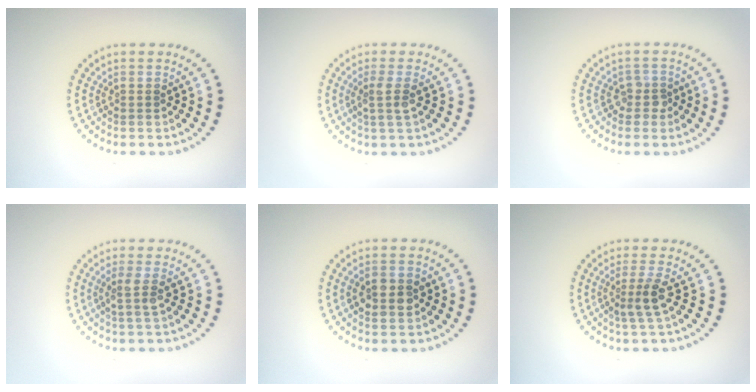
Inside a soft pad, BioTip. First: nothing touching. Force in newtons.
{"total": 1.8, "press": 1.4, "slide": 1.2}
{"total": 1.5, "press": 1.1, "slide": 0.9}
{"total": 1.8, "press": 1.3, "slide": 1.2}
{"total": 2.9, "press": 2.9, "slide": 0.1}
{"total": 2.3, "press": 1.7, "slide": 1.5}